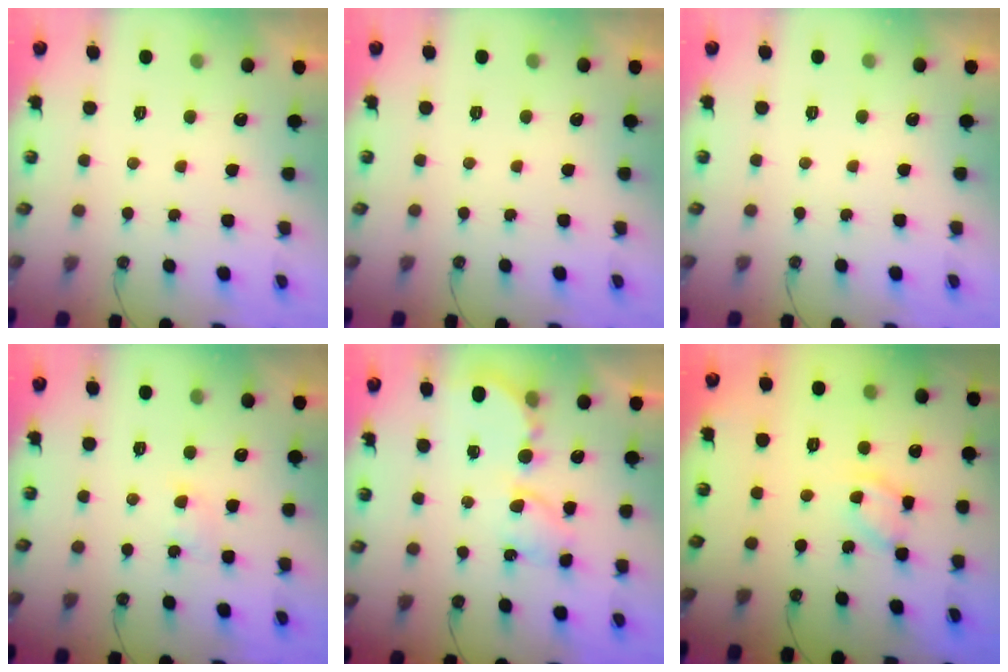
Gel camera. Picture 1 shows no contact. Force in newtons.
{"total": 0.0}
{"total": 0.0}
{"total": 2.9, "press": 2.9, "slide": 0.6}
{"total": 7.0, "press": 7.0, "slide": 0.6}
{"total": 8.5, "press": 8.5, "slide": 0.4}